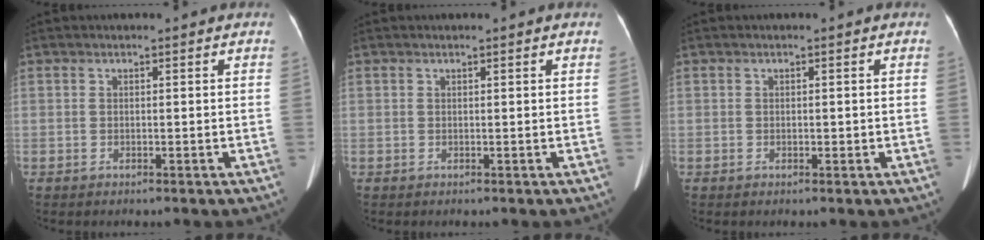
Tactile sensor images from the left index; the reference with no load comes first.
{"total": 0.7, "force": [0.5, -0.1, 0.4], "torque": [-0.007, -0.006, 0.005]}
{"total": 0.7, "force": [-0.5, 0.3, 0.2], "torque": [-0.001, -0.017, -0.012]}